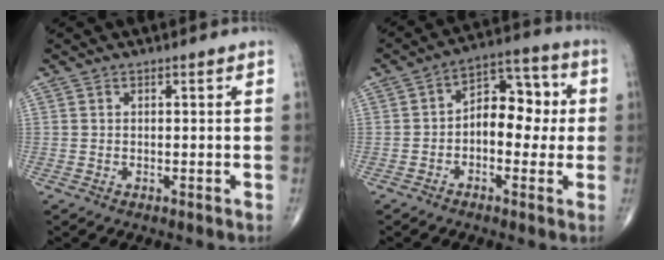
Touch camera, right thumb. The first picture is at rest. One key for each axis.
{"total": 10.7, "fx": -0.3, "fy": 6.8, "fz": 8.3, "tx": -0.080, "ty": 0.036, "tz": -0.015}